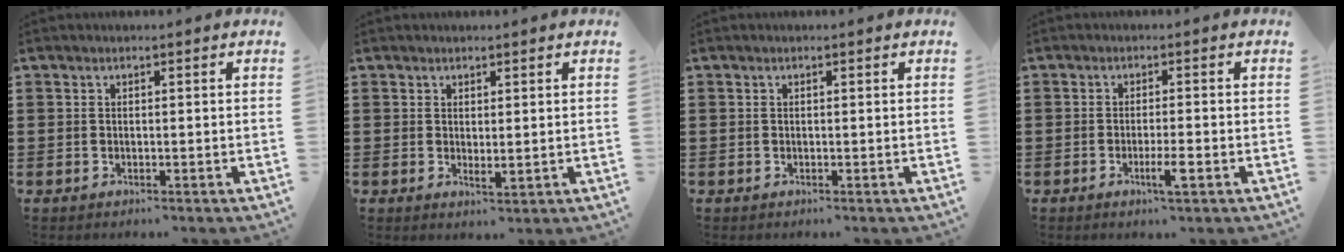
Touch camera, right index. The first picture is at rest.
{"total": 1.2, "force": [0.9, 0.4, 0.7], "torque": [-0.013, 0.001, 0.016]}
{"total": 0.0}
{"total": 3.2, "force": [-1.5, 0.2, 2.8], "torque": [-0.053, -0.007, -0.029]}